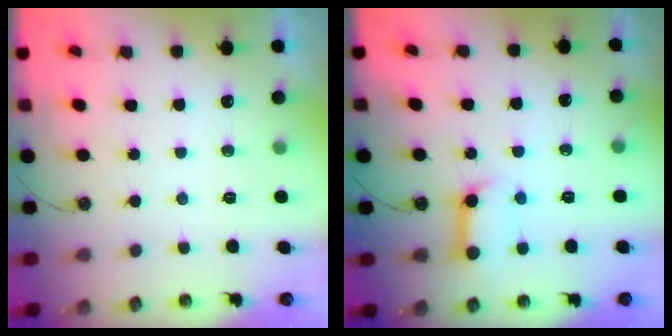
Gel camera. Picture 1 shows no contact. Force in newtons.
{"total": 10.3, "press": 10.2, "slide": 1.1}